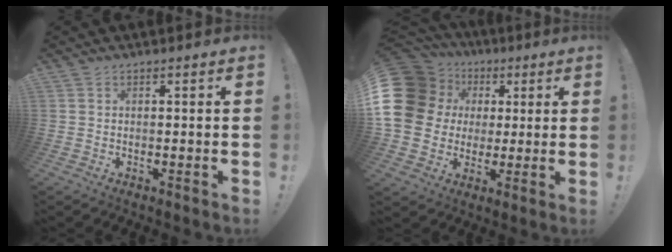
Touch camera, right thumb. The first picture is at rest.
{"total": 18.9, "force": [3.8, 15.7, 9.9], "torque": [-0.194, -0.003, 0.092]}